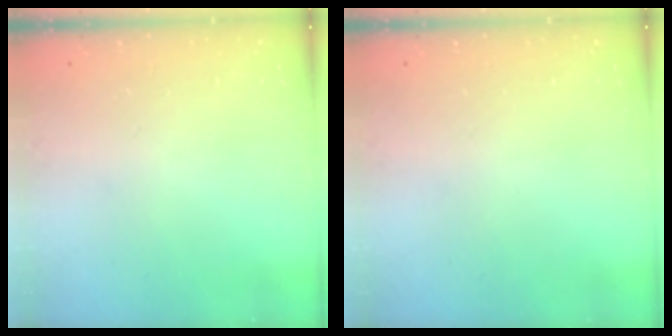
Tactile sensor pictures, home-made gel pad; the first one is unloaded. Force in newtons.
{"total": 0.0}